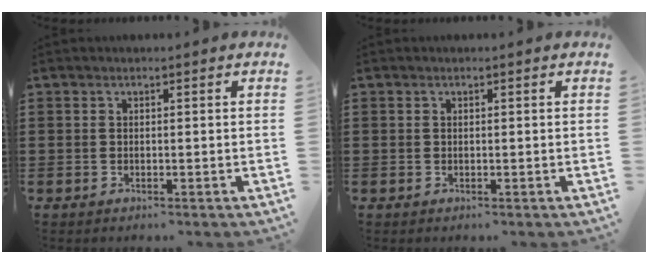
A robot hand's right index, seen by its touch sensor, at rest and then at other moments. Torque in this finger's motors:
{"motor_torque": [0.19, -0.09, 0.01, 0.01]}